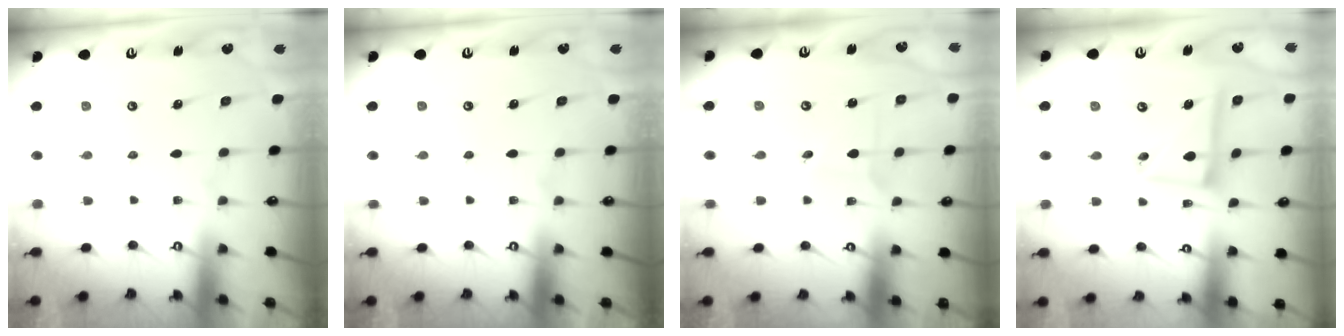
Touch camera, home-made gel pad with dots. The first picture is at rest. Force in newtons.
{"total": 0.0}
{"total": 2.2, "press": 2.2, "slide": 0.1}
{"total": 11.2, "press": 11.2, "slide": 1.0}